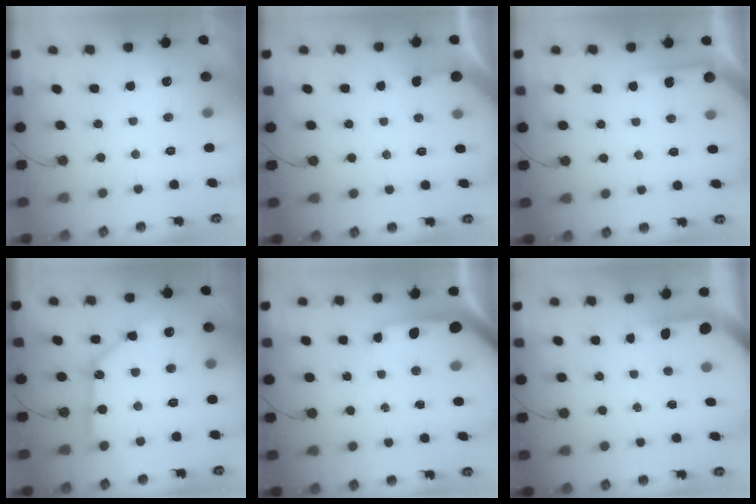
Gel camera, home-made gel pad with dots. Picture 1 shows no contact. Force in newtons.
{"total": 2.4, "press": 2.4, "slide": 0.4}
{"total": 4.9, "press": 4.8, "slide": 0.7}
{"total": 10.8, "press": 10.7, "slide": 1.1}
{"total": 9.7, "press": 9.6, "slide": 1.0}
{"total": 3.7, "press": 3.7, "slide": 0.4}